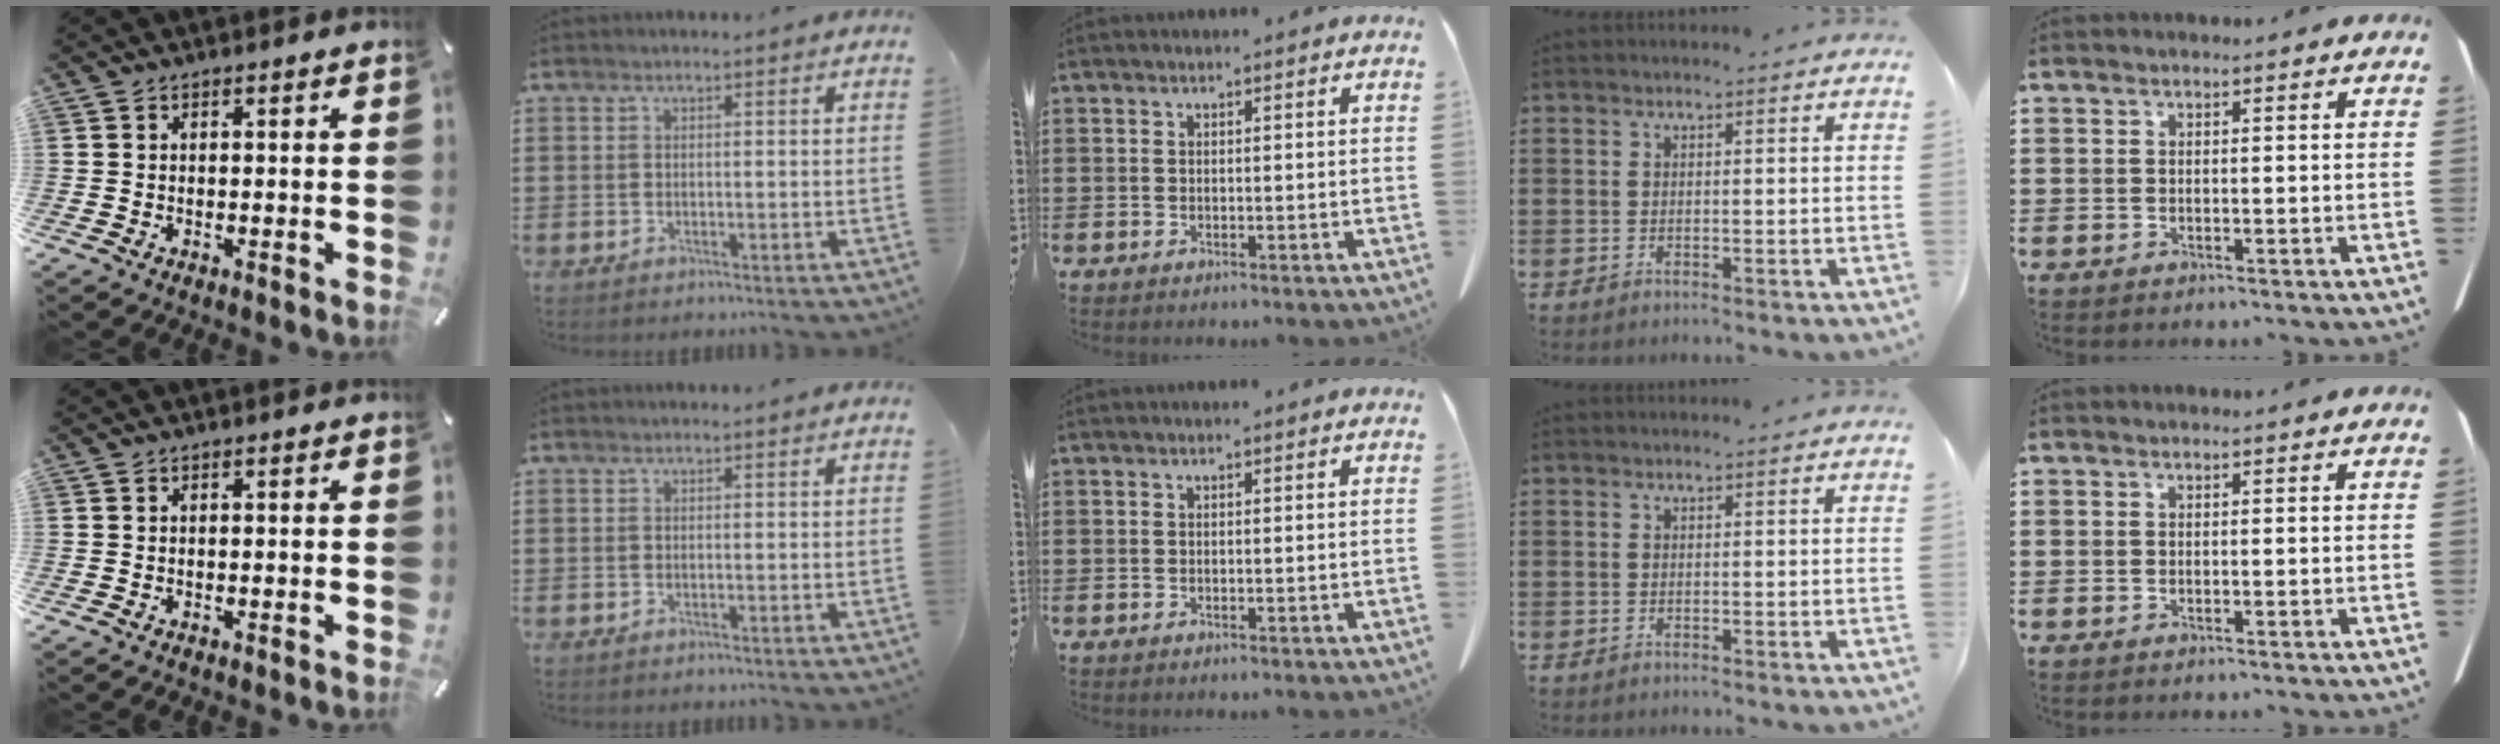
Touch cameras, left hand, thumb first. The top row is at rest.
{}